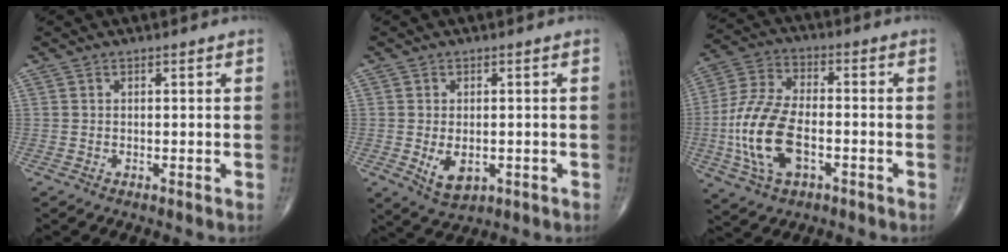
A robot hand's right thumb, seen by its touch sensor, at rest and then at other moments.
{"total": 5.3, "force": [-1.2, 3.2, 4.1], "torque": [-0.059, -0.008, -0.008]}
{"total": 15.5, "force": [-3.7, 8.4, 12.4], "torque": [-0.263, 0.019, -0.069]}